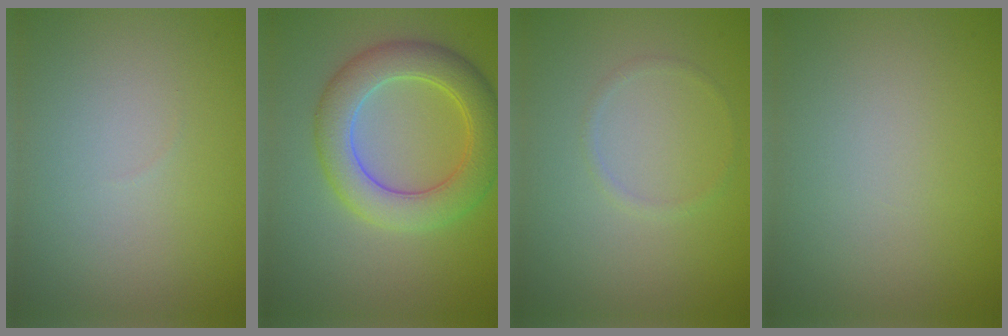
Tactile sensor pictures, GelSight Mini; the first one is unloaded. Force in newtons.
{"total": 6.1, "press": 6.1, "slide": 0.2}
{"total": 0.7, "press": 0.7, "slide": 0.1}
{"total": 0.0}